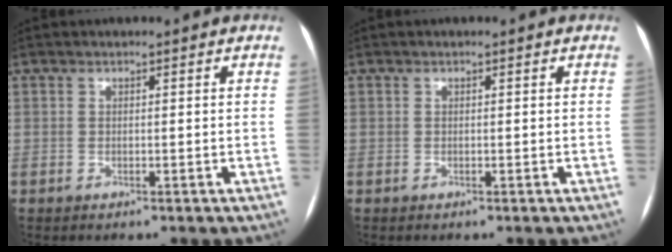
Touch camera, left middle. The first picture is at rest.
{"total": 0.0}